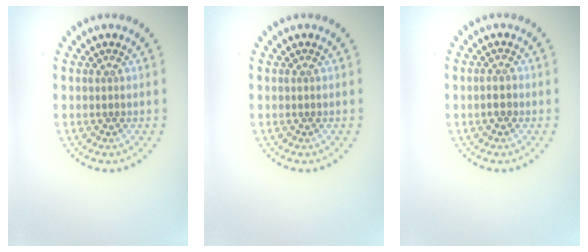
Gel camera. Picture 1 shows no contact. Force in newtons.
{"total": 0.0}
{"total": 1.2, "press": 1.0, "slide": 0.6}